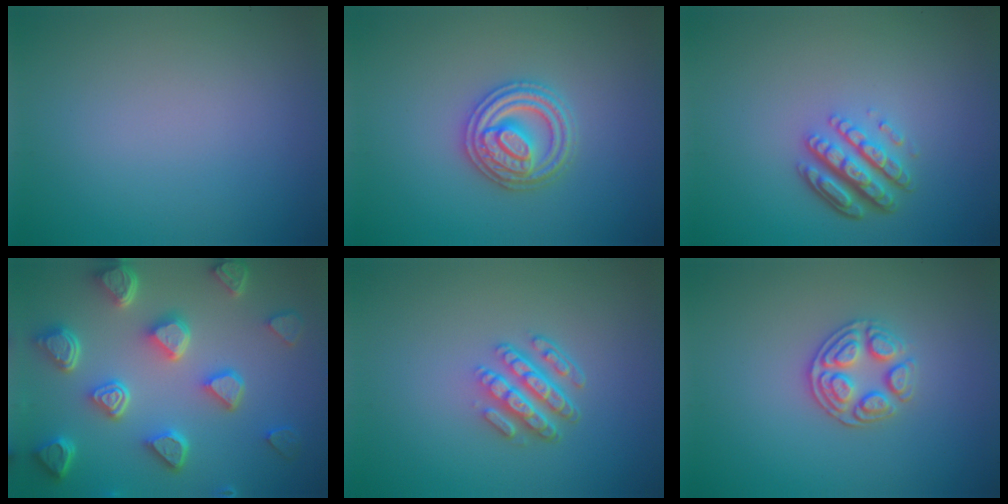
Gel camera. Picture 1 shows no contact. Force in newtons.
{"total": 3.7, "press": 3.6, "slide": 0.6}
{"total": 4.5, "press": 3.3, "slide": 3.1}
{"total": 7.6, "press": 5.8, "slide": 4.9}
{"total": 4.2, "press": 3.1, "slide": 2.9}
{"total": 3.0, "press": 2.8, "slide": 1.1}